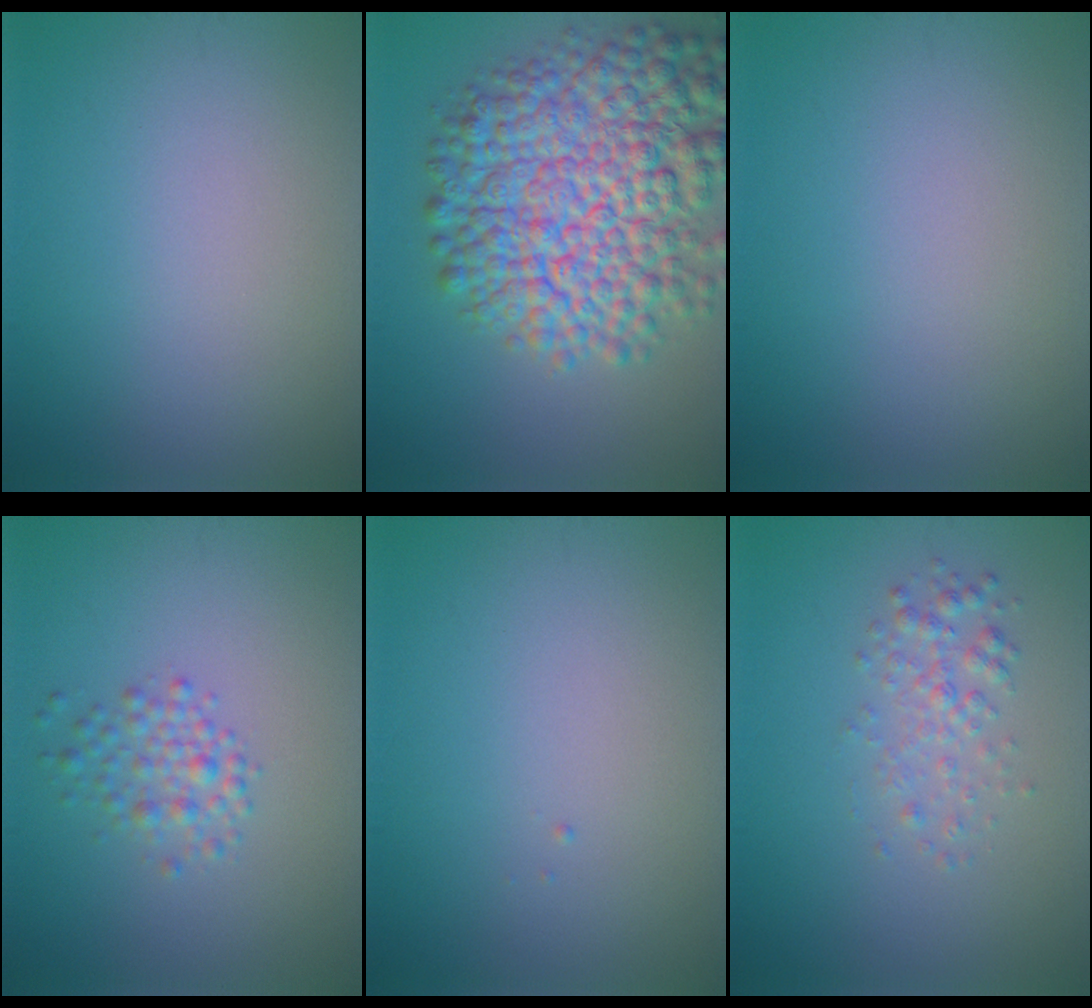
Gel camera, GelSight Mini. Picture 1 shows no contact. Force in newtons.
{"total": 12.3, "press": 12.3, "slide": 0.5}
{"total": 0.0}
{"total": 2.2, "press": 2.2, "slide": 0.1}
{"total": 0.0}
{"total": 2.1, "press": 2.1, "slide": 0.0}